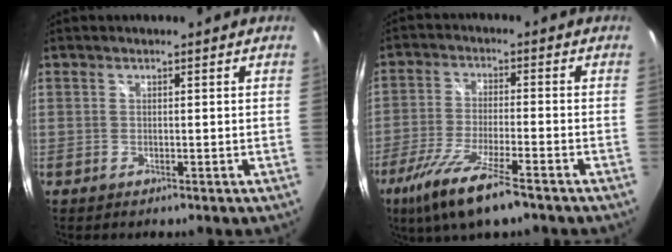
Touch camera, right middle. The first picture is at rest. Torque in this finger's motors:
{"motor_torque": [1.08, -1.06, 0.75, 0.21]}